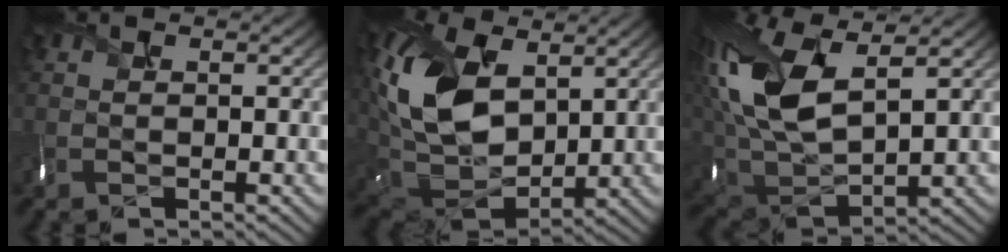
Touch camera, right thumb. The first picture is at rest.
{"total": 14.8, "force": [3.9, 9.7, 10.5], "torque": [-0.253, -0.008, 0.083]}
{"total": 13.5, "force": [4.4, 7.3, 10.4], "torque": [-0.272, 0.001, 0.098]}